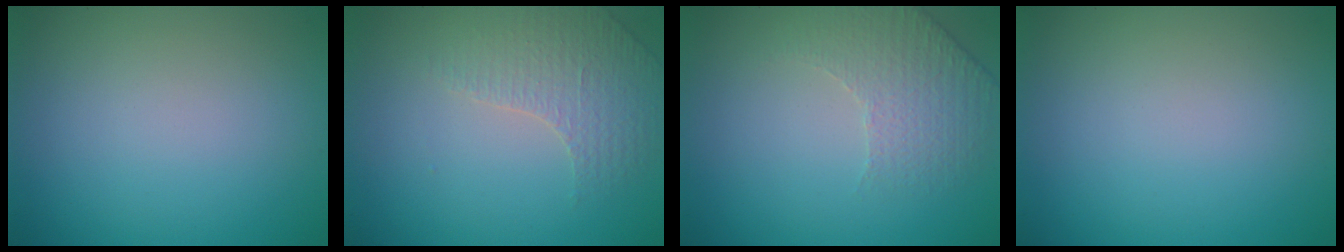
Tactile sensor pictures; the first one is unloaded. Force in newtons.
{"total": 1.8, "press": 1.6, "slide": 0.8}
{"total": 1.9, "press": 1.6, "slide": 1.0}
{"total": 0.0}